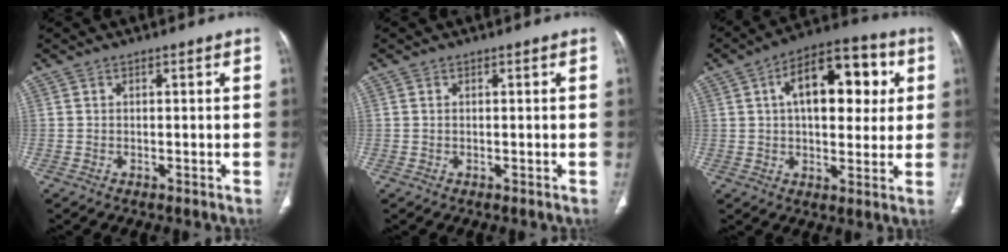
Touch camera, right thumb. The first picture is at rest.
{"total": 0.0}
{"total": 17.1, "force": [4.4, 8.9, 13.9], "torque": [-0.166, 0.015, 0.060]}